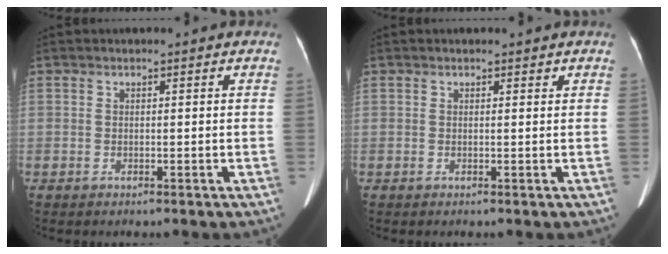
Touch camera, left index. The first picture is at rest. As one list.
[{"total": 1.1, "force": [1.0, 0.2, 0.4], "torque": [-0.004, -0.003, 0.012]}]